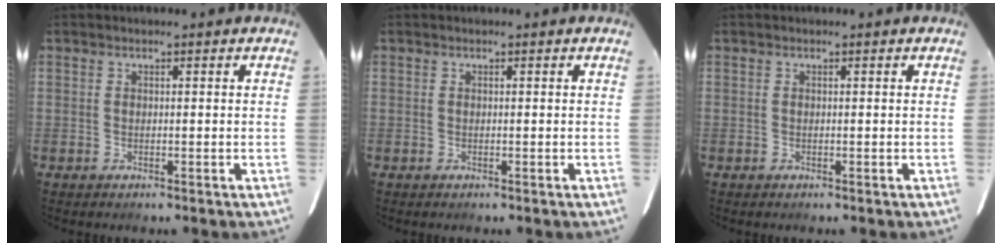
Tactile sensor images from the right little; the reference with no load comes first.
{"total": 0.0}
{"total": 0.0}